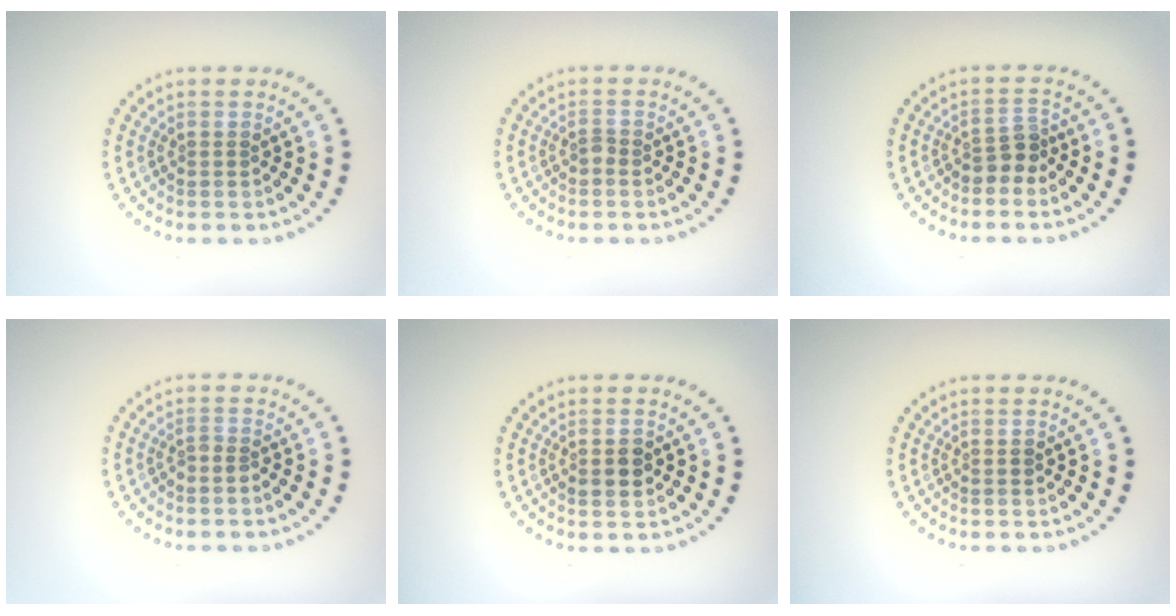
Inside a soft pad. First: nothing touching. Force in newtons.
{"total": 0.7, "press": 0.5, "slide": 0.4}
{"total": 2.2, "press": 1.7, "slide": 1.4}
{"total": 0.8, "press": 0.5, "slide": 0.6}
{"total": 1.7, "press": 1.7, "slide": 0.1}
{"total": 0.6, "press": 0.5, "slide": 0.2}